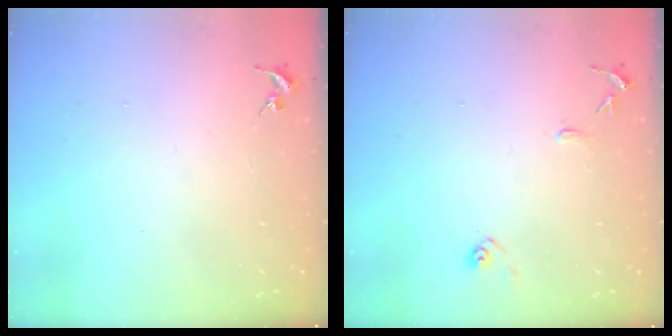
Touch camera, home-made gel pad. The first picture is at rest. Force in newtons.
{"total": 9.0, "press": 8.9, "slide": 0.8}